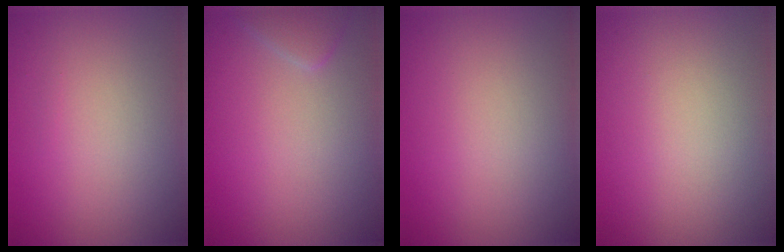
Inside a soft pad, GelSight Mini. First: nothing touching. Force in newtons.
{"total": 1.4, "press": 1.4, "slide": 0.1}
{"total": 0.0}
{"total": 0.0}